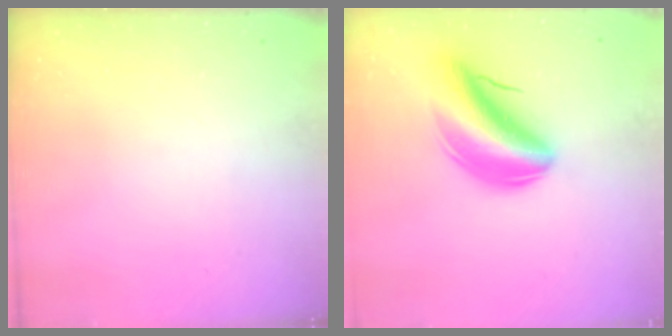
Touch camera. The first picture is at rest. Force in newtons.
{"total": 10.5, "press": 10.0, "slide": 3.3}